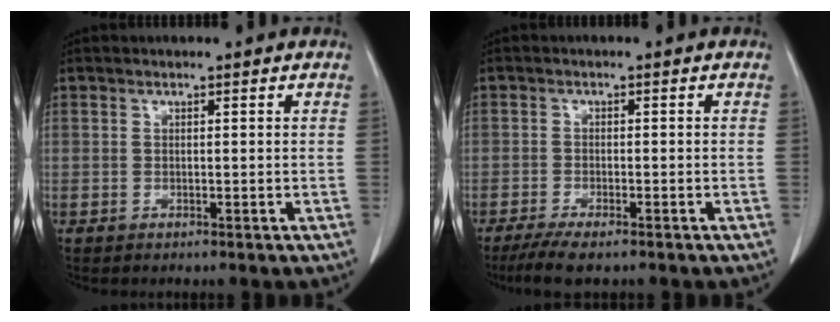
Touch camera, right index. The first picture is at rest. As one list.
[{"total": 5.5, "force": [-4.2, 1.0, 3.5], "torque": [-0.060, -0.013, -0.067]}]